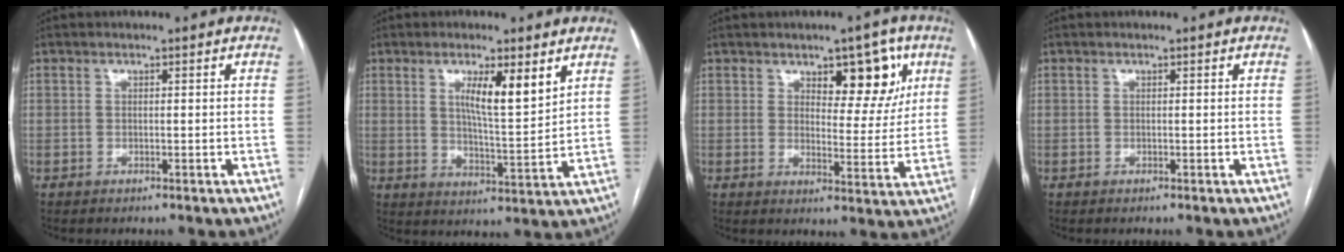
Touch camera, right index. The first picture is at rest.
{"total": 8.3, "force": [4.0, 1.2, 7.1], "torque": [-0.122, -0.009, 0.068]}
{"total": 8.5, "force": [4.4, 3.7, 6.3], "torque": [-0.072, 0.005, 0.063]}
{"total": 0.0}